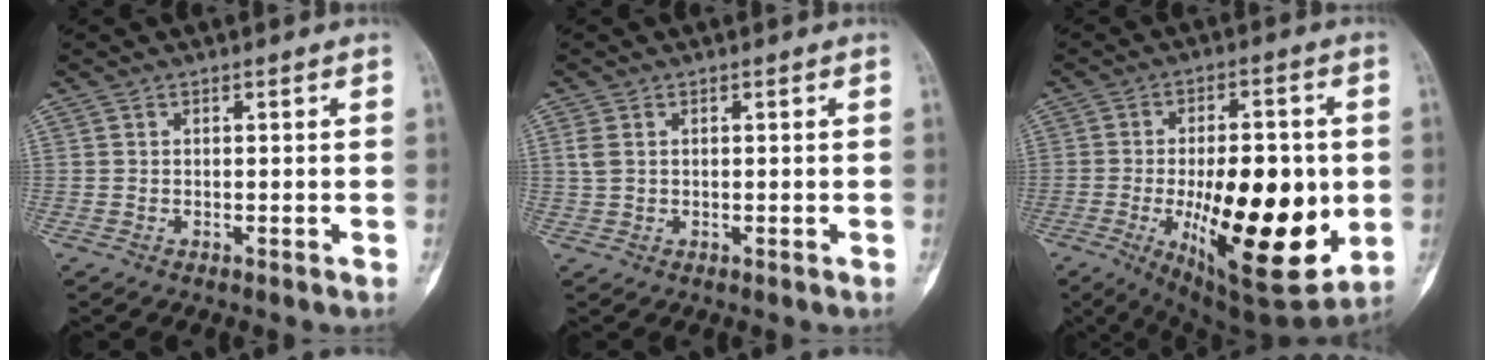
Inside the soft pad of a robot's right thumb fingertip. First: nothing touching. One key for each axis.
{"total": 2.3, "fx": 0.6, "fy": 1.6, "fz": 1.6, "tx": -0.044, "ty": 0.004, "tz": 0.017}
{"total": 25.4, "fx": -4.0, "fy": 10.4, "fz": 22.8, "tx": -0.322, "ty": -0.020, "tz": -0.036}